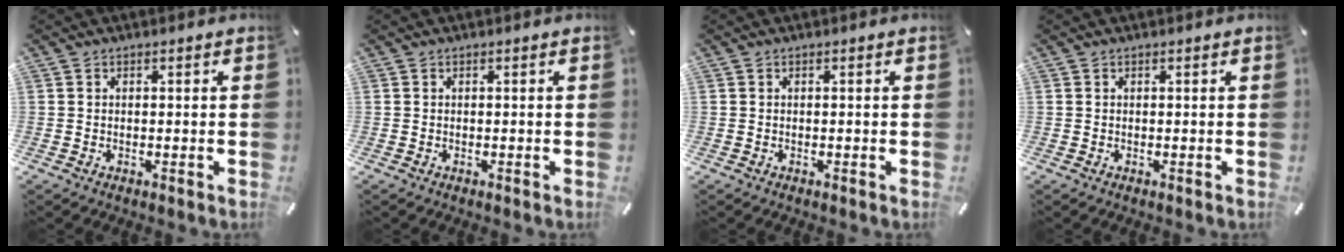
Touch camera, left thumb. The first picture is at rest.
{"total": 0.0}
{"total": 0.0}
{"total": 0.0}